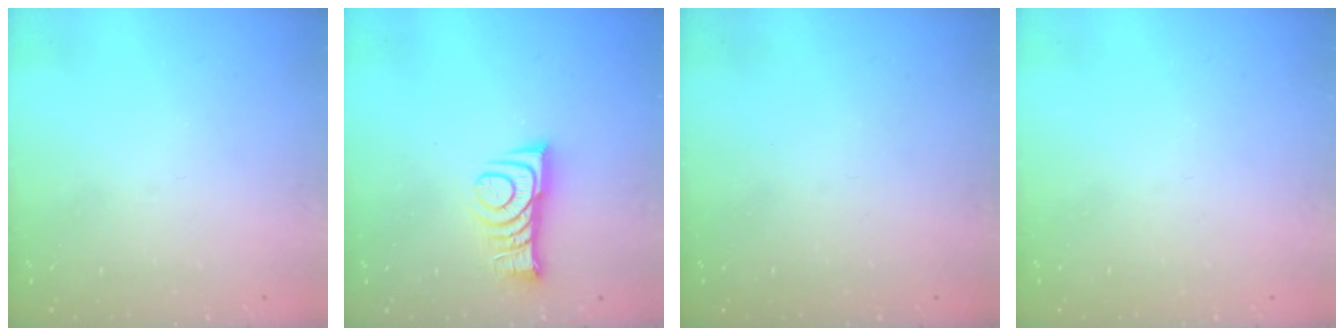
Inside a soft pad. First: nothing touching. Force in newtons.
{"total": 8.8, "press": 8.8, "slide": 0.8}
{"total": 0.0}
{"total": 0.0}